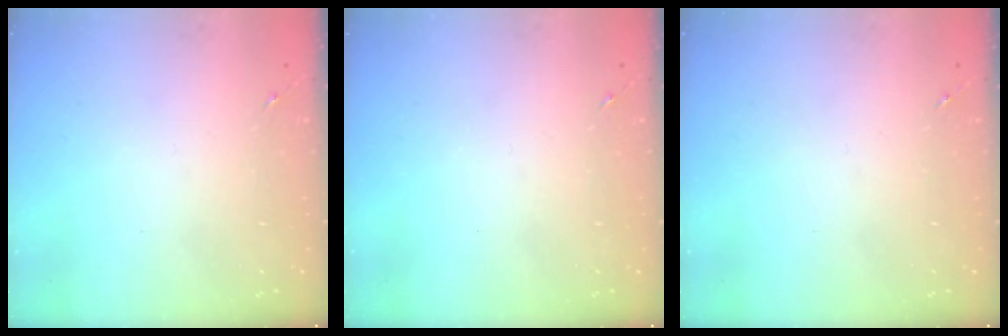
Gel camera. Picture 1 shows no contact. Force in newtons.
{"total": 0.0}
{"total": 0.0}